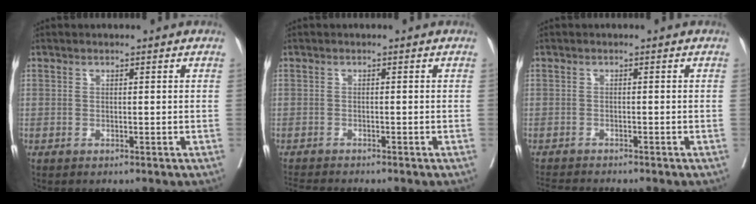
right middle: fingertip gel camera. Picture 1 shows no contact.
{"total": 3.7, "force": [-3.5, -0.1, 1.1], "torque": [-0.015, -0.013, -0.057]}
{"total": 4.1, "force": [-3.9, 0.0, 1.2], "torque": [-0.015, -0.012, -0.062]}